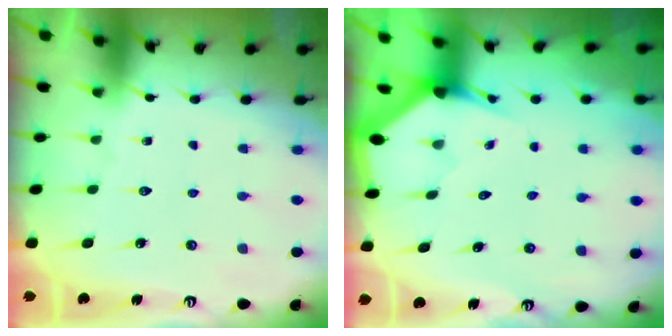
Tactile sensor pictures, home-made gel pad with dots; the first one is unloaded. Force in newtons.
{"total": 2.7, "press": 2.7, "slide": 0.1}